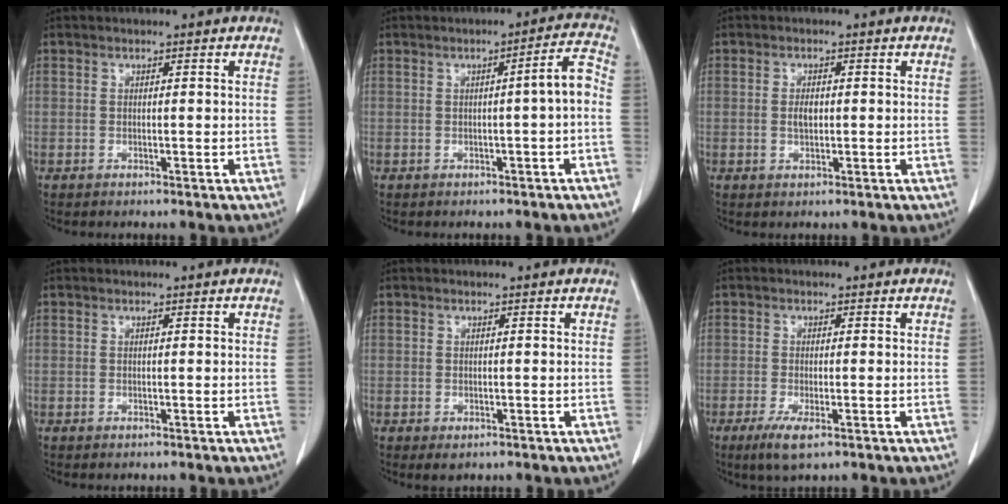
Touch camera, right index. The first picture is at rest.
{"total": 4.3, "force": [-0.7, -0.1, 4.2], "torque": [-0.055, 0.011, -0.010]}
{"total": 2.0, "force": [0.0, 0.9, 1.7], "torque": [-0.035, 0.001, 0.001]}
{"total": 0.0}
{"total": 1.1, "force": [-0.4, 0.9, 0.6], "torque": [-0.005, 0.001, -0.001]}
{"total": 3.7, "force": [-1.9, 0.8, 3.1], "torque": [-0.061, -0.010, -0.031]}